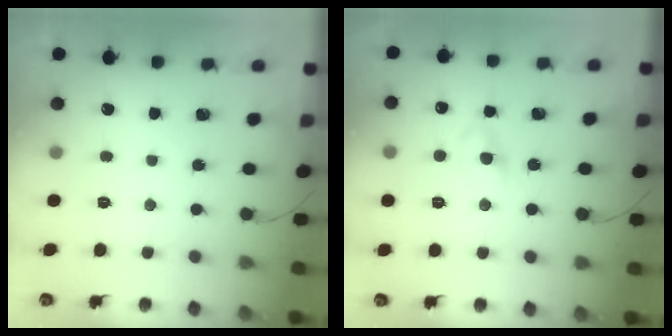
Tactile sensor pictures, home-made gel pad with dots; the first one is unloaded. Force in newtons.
{"total": 2.7, "press": 2.5, "slide": 1.1}